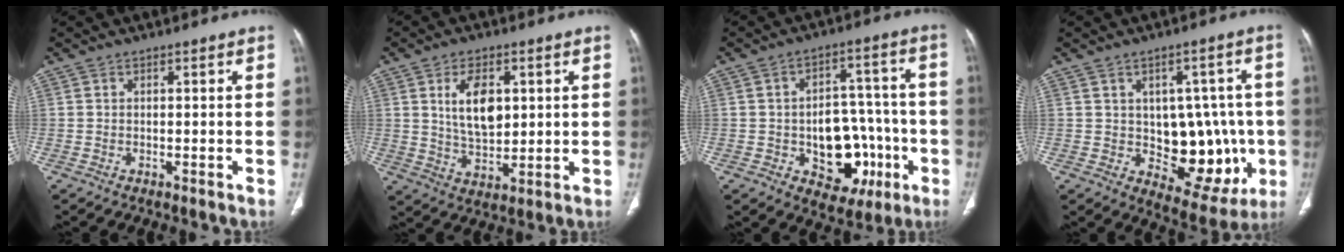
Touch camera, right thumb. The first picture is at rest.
{"total": 9.5, "force": [2.6, 5.5, 7.4], "torque": [-0.110, -0.016, 0.054]}
{"total": 15.0, "force": [-4.2, 10.3, 10.1], "torque": [-0.089, 0.041, -0.045]}
{"total": 15.6, "force": [-1.7, 9.8, 12.0], "torque": [-0.097, 0.008, 0.005]}